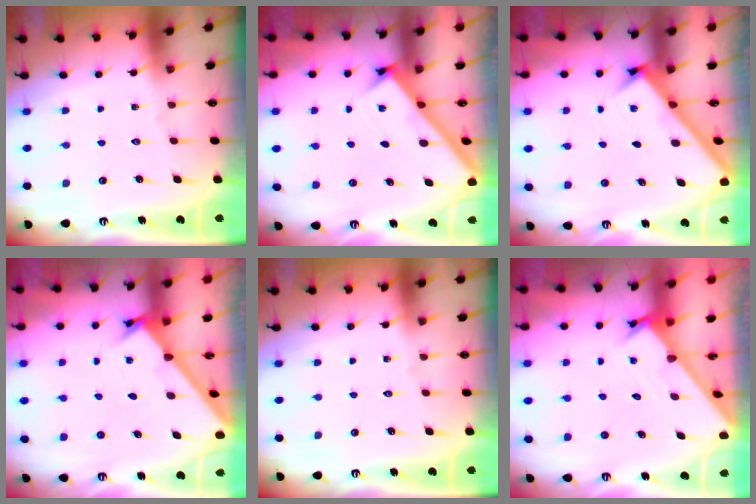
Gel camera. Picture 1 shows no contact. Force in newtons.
{"total": 2.6, "press": 2.6, "slide": 0.3}
{"total": 2.4, "press": 2.4, "slide": 0.2}
{"total": 1.8, "press": 1.8, "slide": 0.2}
{"total": 0.0}
{"total": 1.5, "press": 1.5, "slide": 0.1}